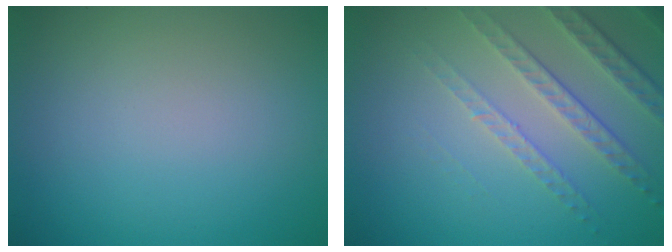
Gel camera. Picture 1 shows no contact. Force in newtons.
{"total": 4.7, "press": 3.3, "slide": 3.3}